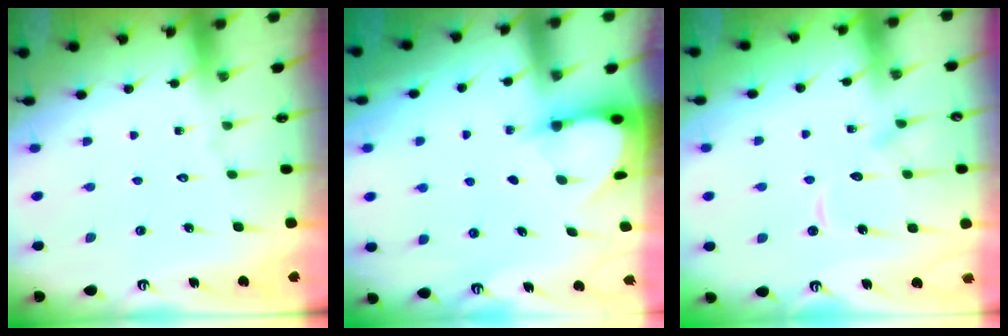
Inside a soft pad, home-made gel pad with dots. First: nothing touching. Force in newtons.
{"total": 3.3, "press": 3.3, "slide": 0.4}
{"total": 11.1, "press": 11.0, "slide": 1.1}